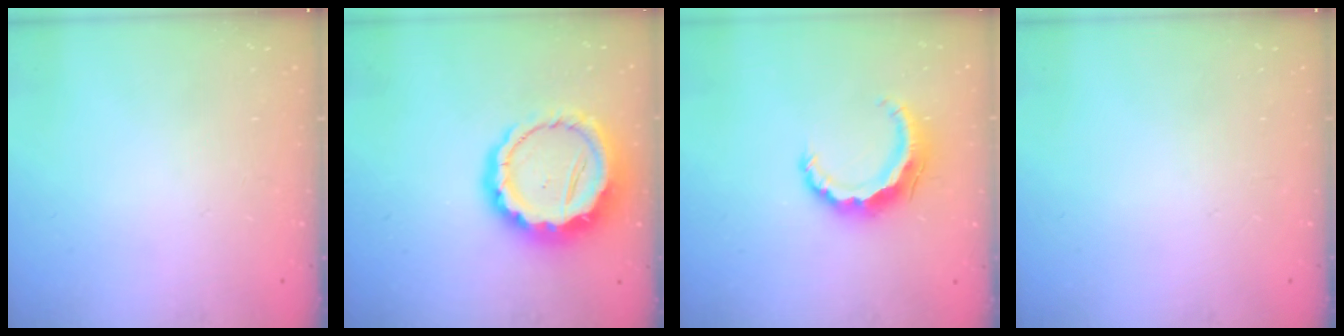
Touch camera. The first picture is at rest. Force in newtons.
{"total": 14.2, "press": 13.9, "slide": 2.8}
{"total": 7.4, "press": 7.4, "slide": 0.6}
{"total": 0.0}